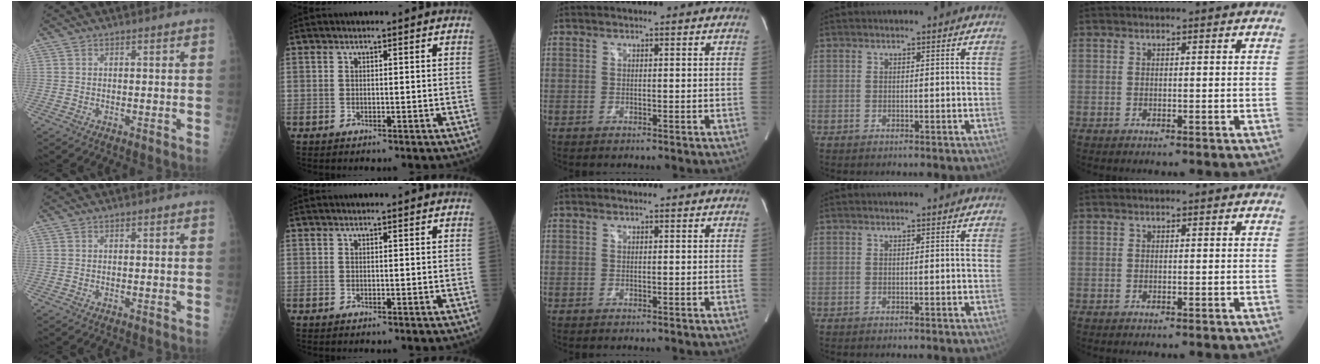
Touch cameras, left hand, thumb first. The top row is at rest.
{}